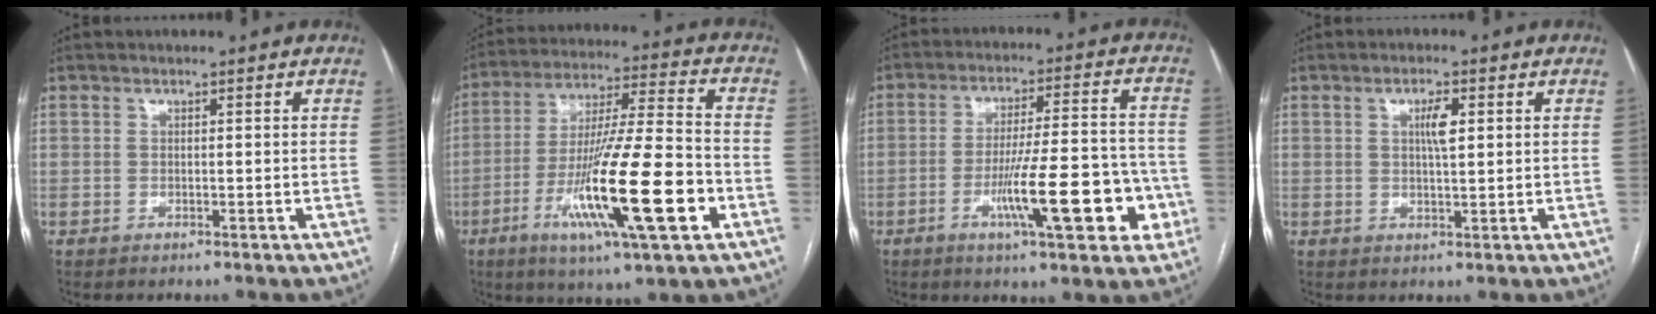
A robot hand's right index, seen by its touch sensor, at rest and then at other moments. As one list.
[{"total": 20.1, "force": [-7.0, 1.2, 18.8], "torque": [-0.331, -0.023, -0.119]}, {"total": 14.6, "force": [-5.2, 2.6, 13.4], "torque": [-0.208, 0.013, -0.073]}, {"total": 3.3, "force": [1.0, 0.7, 3.1], "torque": [-0.054, 0.002, 0.017]}]